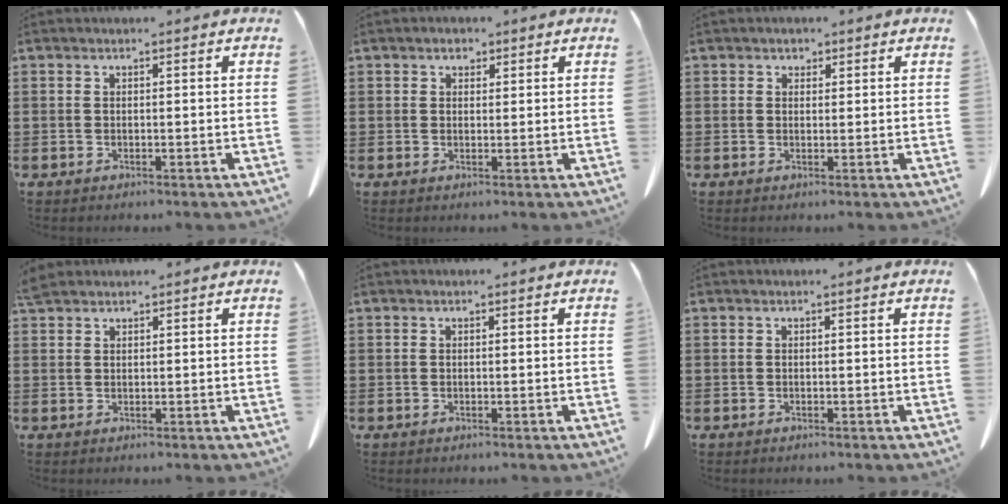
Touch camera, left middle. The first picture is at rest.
{"total": 1.7, "force": [1.2, 1.0, 0.6], "torque": [-0.007, 0.001, 0.021]}
{"total": 1.2, "force": [1.0, 0.8, 0.1], "torque": [0.003, -0.002, 0.019]}
{"total": 2.0, "force": [1.9, 0.4, 0.5], "torque": [-0.015, 0.001, 0.038]}
{"total": 0.0}
{"total": 0.0}